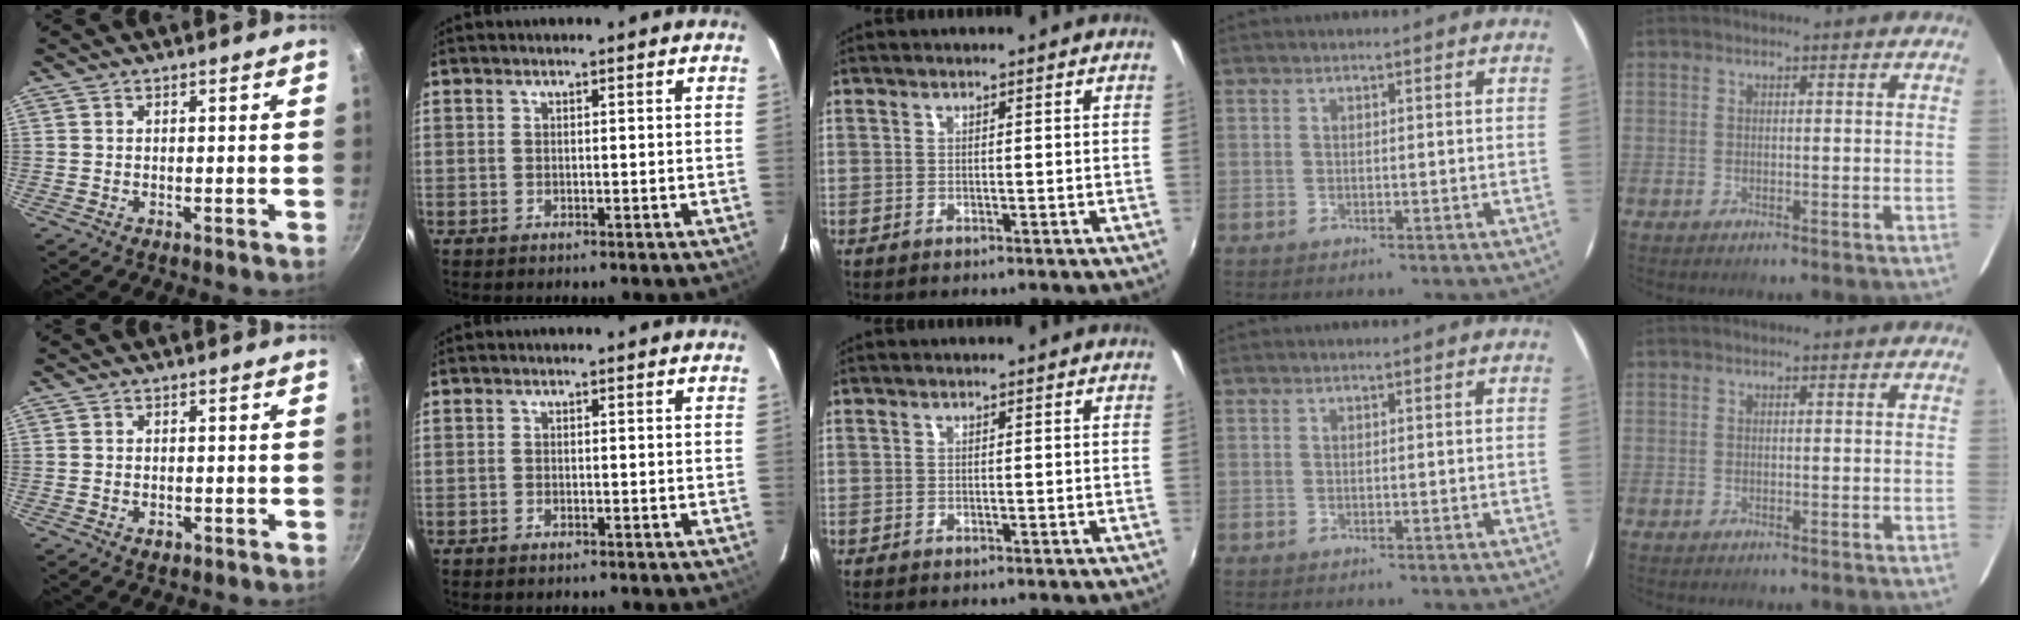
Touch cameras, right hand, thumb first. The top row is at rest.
{"thumb": {"total": 1.7, "force": [-0.6, 1.1, 1.1], "torque": [-0.016, 0.000, -0.010]}, "index": {"total": 0.9, "force": [-0.8, 0.5, 0.3], "torque": [-0.007, 0.001, -0.014]}}